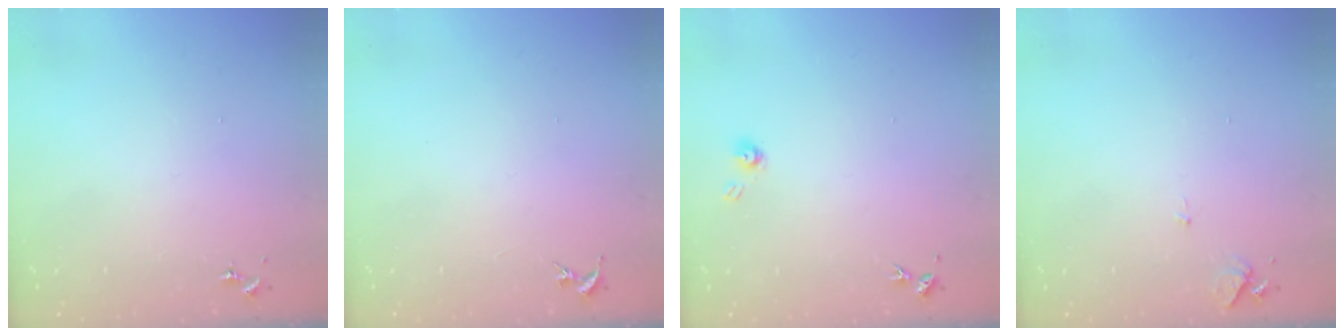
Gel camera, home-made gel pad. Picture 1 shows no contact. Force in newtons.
{"total": 0.0}
{"total": 4.0, "press": 4.0, "slide": 0.3}
{"total": 6.1, "press": 6.0, "slide": 0.8}